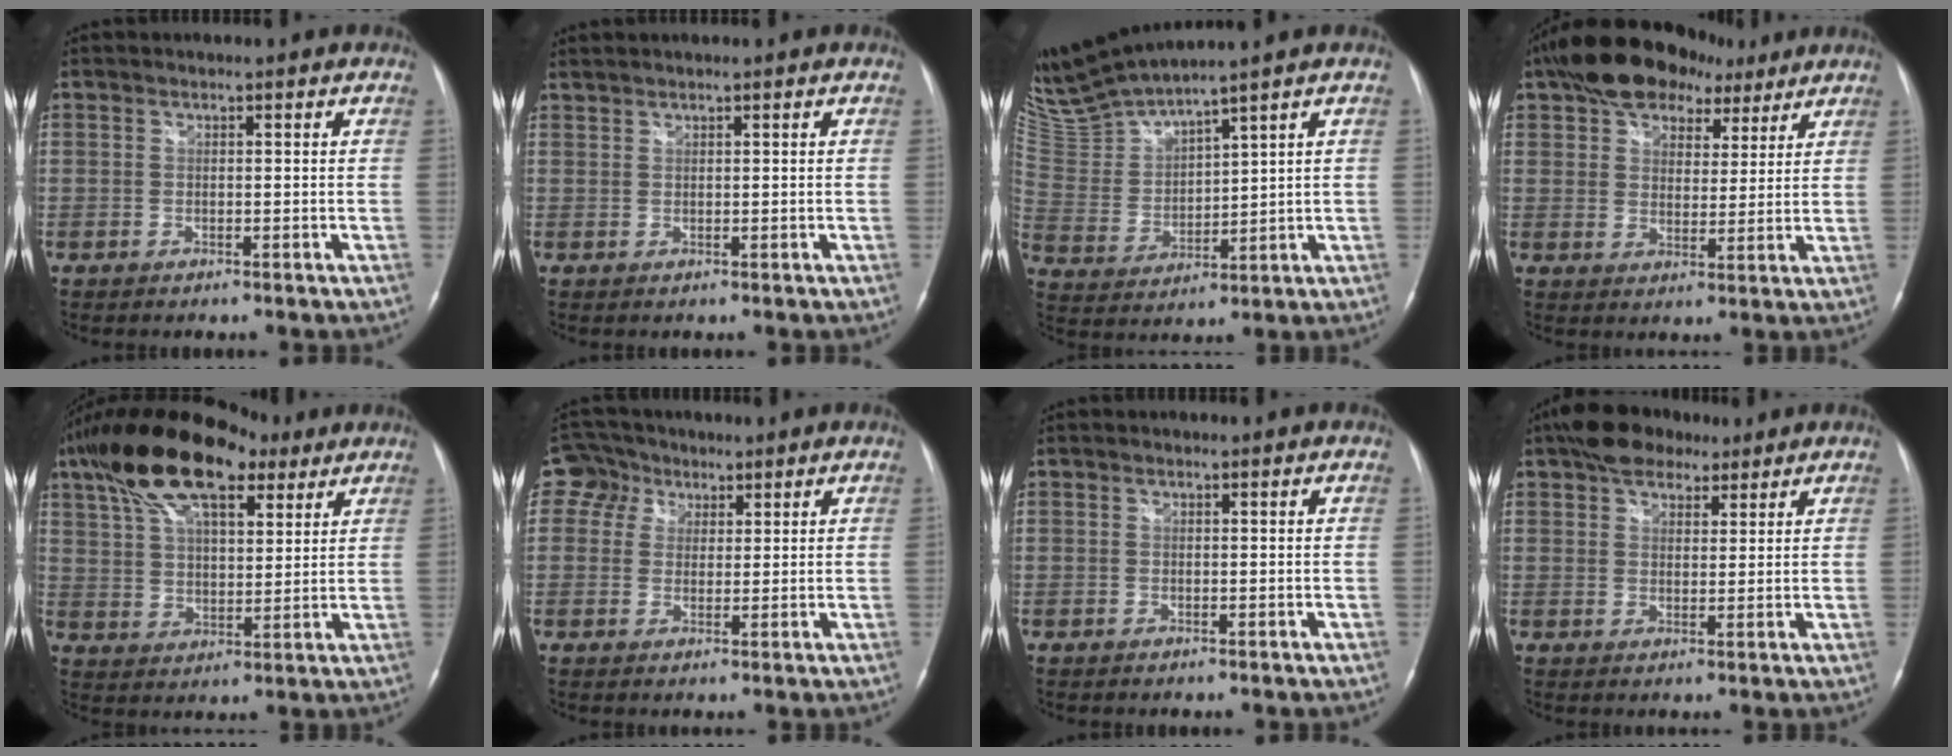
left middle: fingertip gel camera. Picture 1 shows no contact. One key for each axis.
{"total": 1.1, "fx": 1.1, "fy": -0.1, "fz": 0.2, "tx": -0.011, "ty": 0.012, "tz": 0.029}
{"total": 10.6, "fx": 9.8, "fy": -0.9, "fz": 3.8, "tx": -0.098, "ty": -0.002, "tz": 0.209}
{"total": 12.7, "fx": 8.4, "fy": 7.3, "fz": 6.2, "tx": -0.099, "ty": 0.042, "tz": 0.138}
{"total": 18.2, "fx": 11.8, "fy": 7.0, "fz": 12.0, "tx": -0.237, "ty": 0.049, "tz": 0.209}
{"total": 5.0, "fx": 2.2, "fy": 4.4, "fz": 0.5, "tx": -0.015, "ty": 0.022, "tz": 0.043}
{"total": 0.0}
{"total": 7.7, "fx": 5.6, "fy": 3.9, "fz": 3.6, "tx": -0.064, "ty": 0.021, "tz": 0.096}